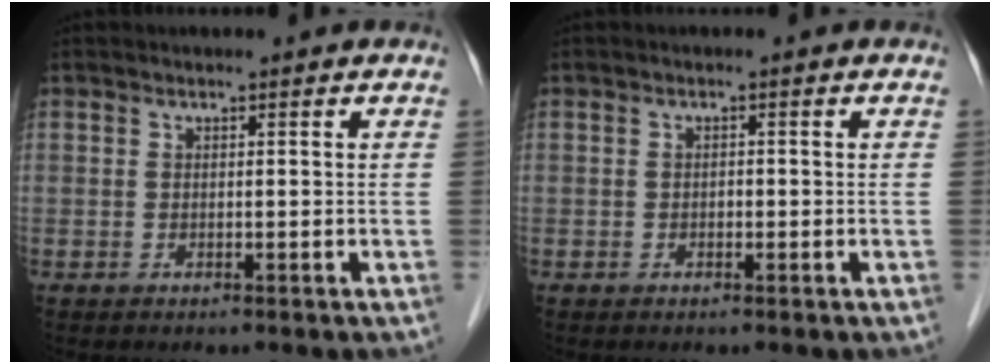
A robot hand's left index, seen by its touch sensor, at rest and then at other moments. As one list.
[{"total": 0.6, "force": [-0.3, 0.4, 0.4], "torque": [-0.005, 0.001, -0.007]}]